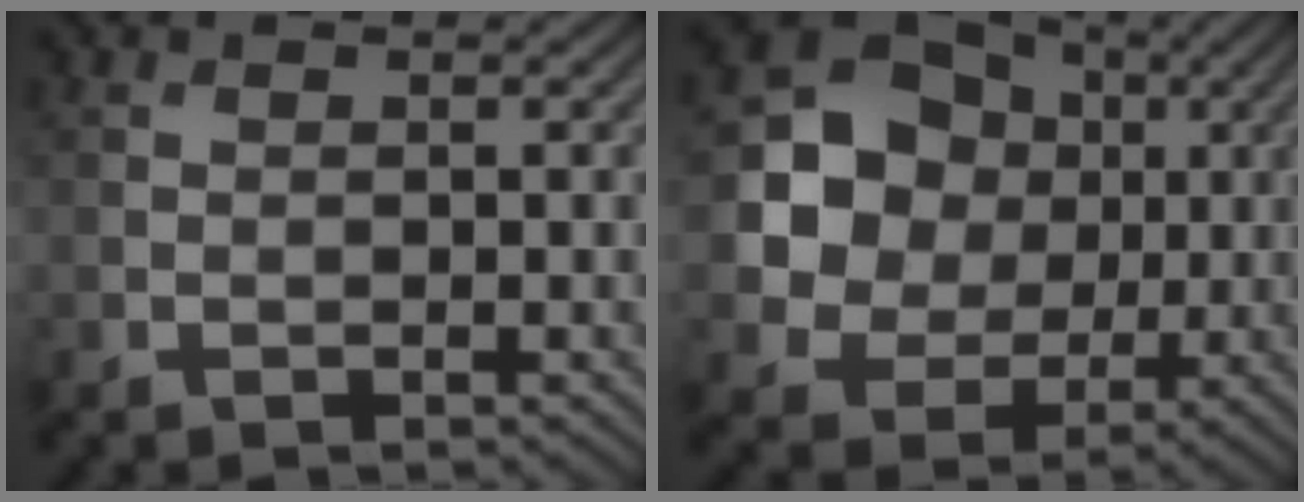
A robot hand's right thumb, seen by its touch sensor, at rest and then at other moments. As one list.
[{"total": 12.4, "force": [1.6, 10.9, 5.7], "torque": [-0.129, 0.009, 0.023]}]